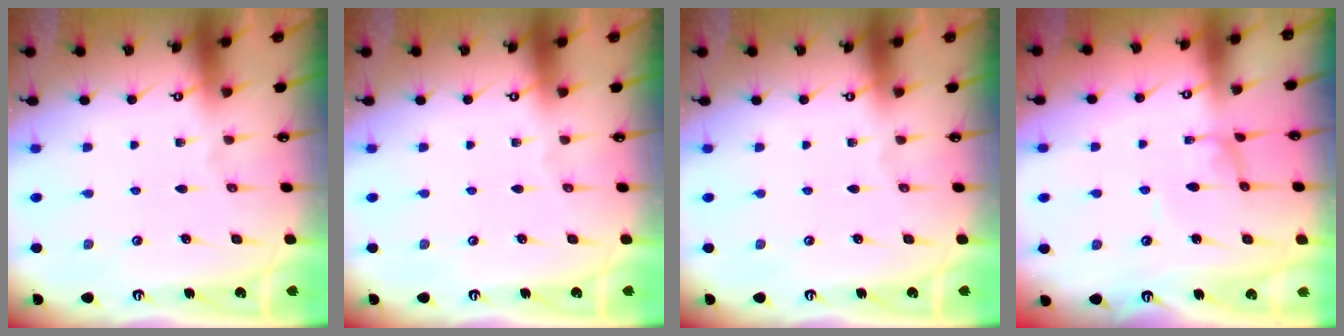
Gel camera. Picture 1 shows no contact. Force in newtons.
{"total": 0.0}
{"total": 0.0}
{"total": 1.5, "press": 1.4, "slide": 0.1}